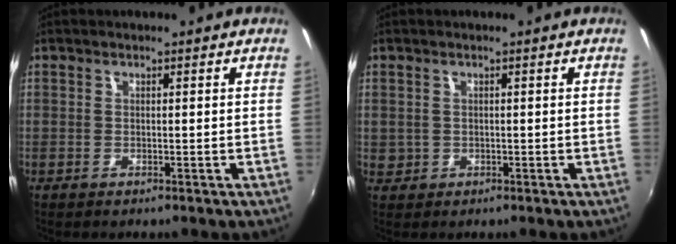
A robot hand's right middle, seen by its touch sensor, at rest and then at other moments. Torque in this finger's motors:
{"motor_torque": [-0.03, -0.15, -0.06, -0.01]}